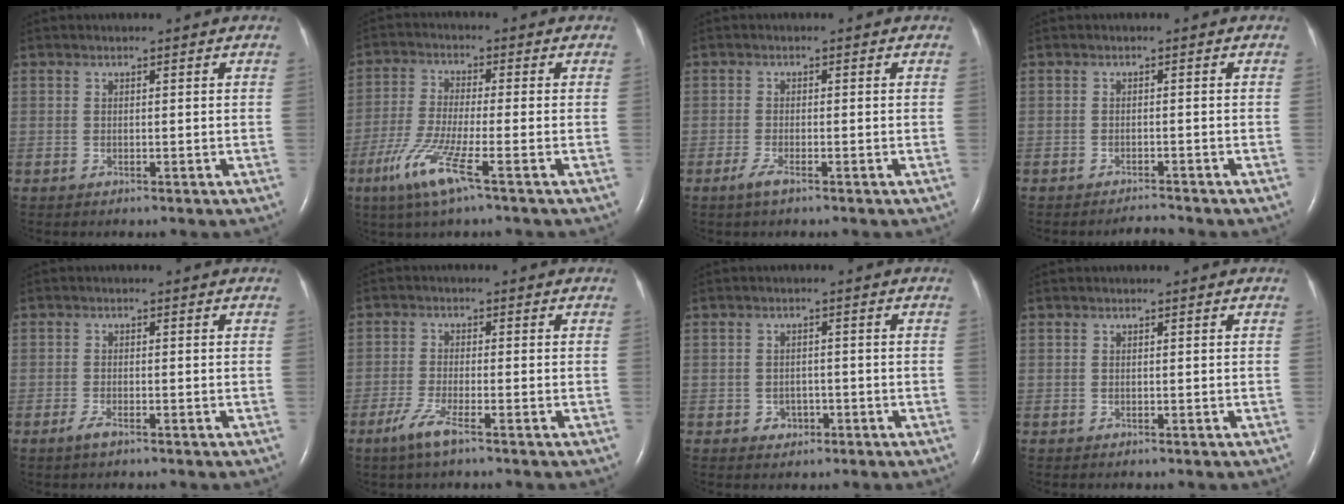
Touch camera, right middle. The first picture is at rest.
{"total": 8.6, "force": [-4.4, 0.1, 7.4], "torque": [-0.154, -0.022, -0.089]}
{"total": 2.0, "force": [-1.3, 0.3, 1.4], "torque": [-0.035, -0.004, -0.029]}
{"total": 1.6, "force": [-1.6, -0.2, 0.0], "torque": [-0.004, -0.010, -0.023]}
{"total": 1.7, "force": [-1.2, 0.3, 1.2], "torque": [-0.028, -0.002, -0.024]}
{"total": 4.1, "force": [-2.7, 0.2, 3.1], "torque": [-0.068, -0.008, -0.057]}
{"total": 1.9, "force": [-0.8, 1.6, 0.6], "torque": [-0.006, 0.005, -0.008]}
{"total": 0.0}